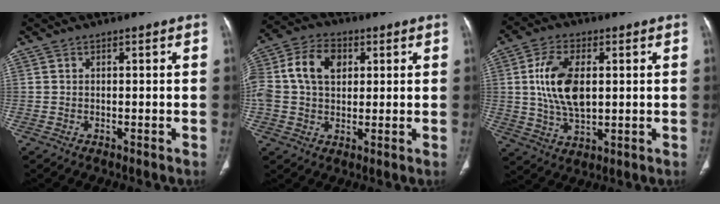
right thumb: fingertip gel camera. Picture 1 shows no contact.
{"total": 13.7, "force": [3.0, 10.0, 9.0], "torque": [-0.188, 0.018, 0.050]}
{"total": 11.9, "force": [1.7, 6.5, 9.9], "torque": [-0.185, -0.005, 0.035]}